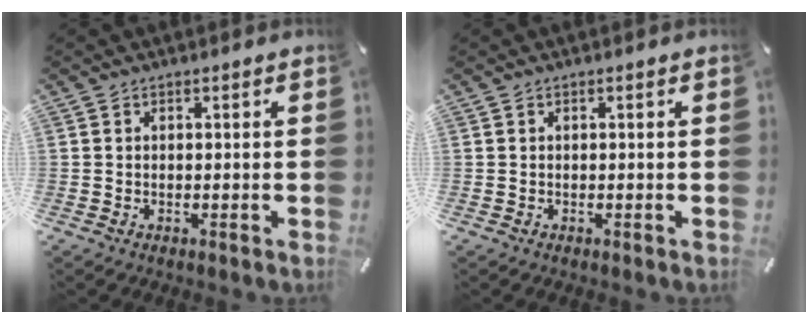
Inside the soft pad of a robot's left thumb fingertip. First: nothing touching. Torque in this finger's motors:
{"motor_torque": [0.07, 0.07, 0.22, -0.33, -0.03]}